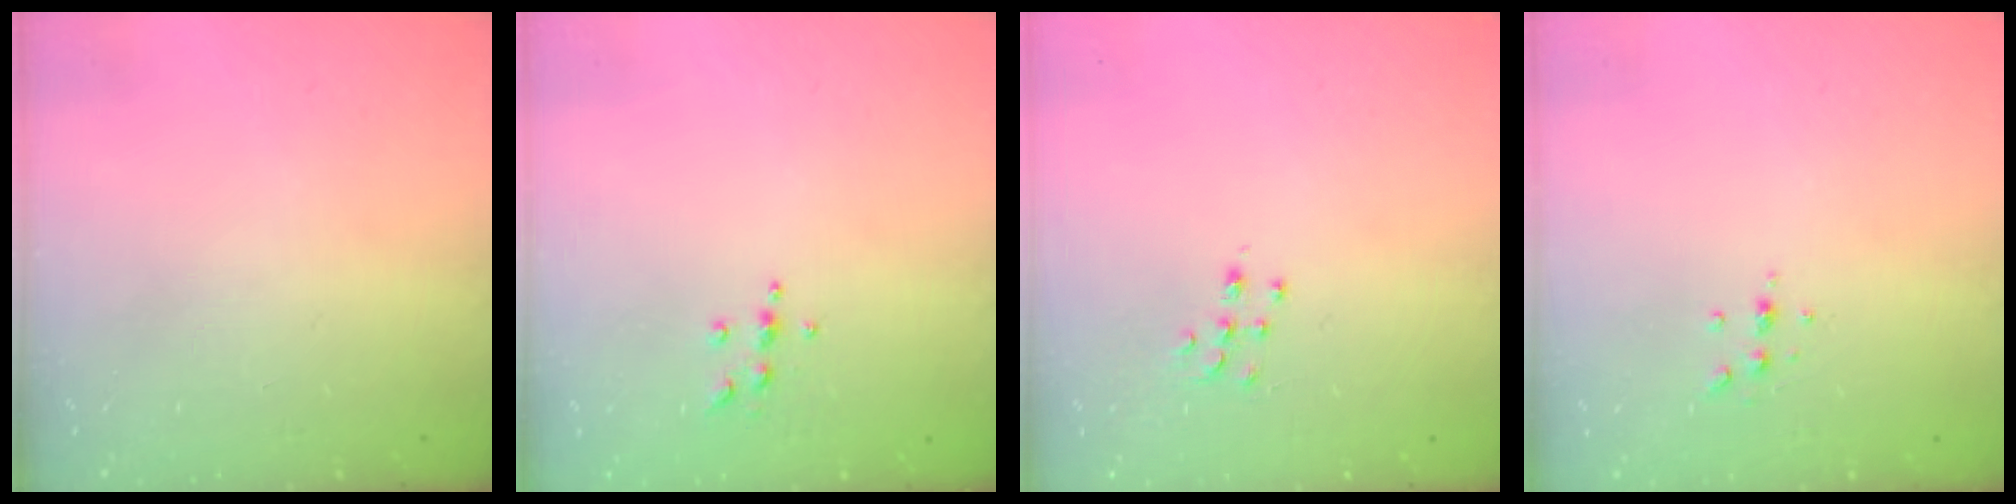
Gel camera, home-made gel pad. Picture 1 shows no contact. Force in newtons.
{"total": 4.9, "press": 4.9, "slide": 0.7}
{"total": 7.2, "press": 7.2, "slide": 0.5}
{"total": 6.1, "press": 6.1, "slide": 0.7}